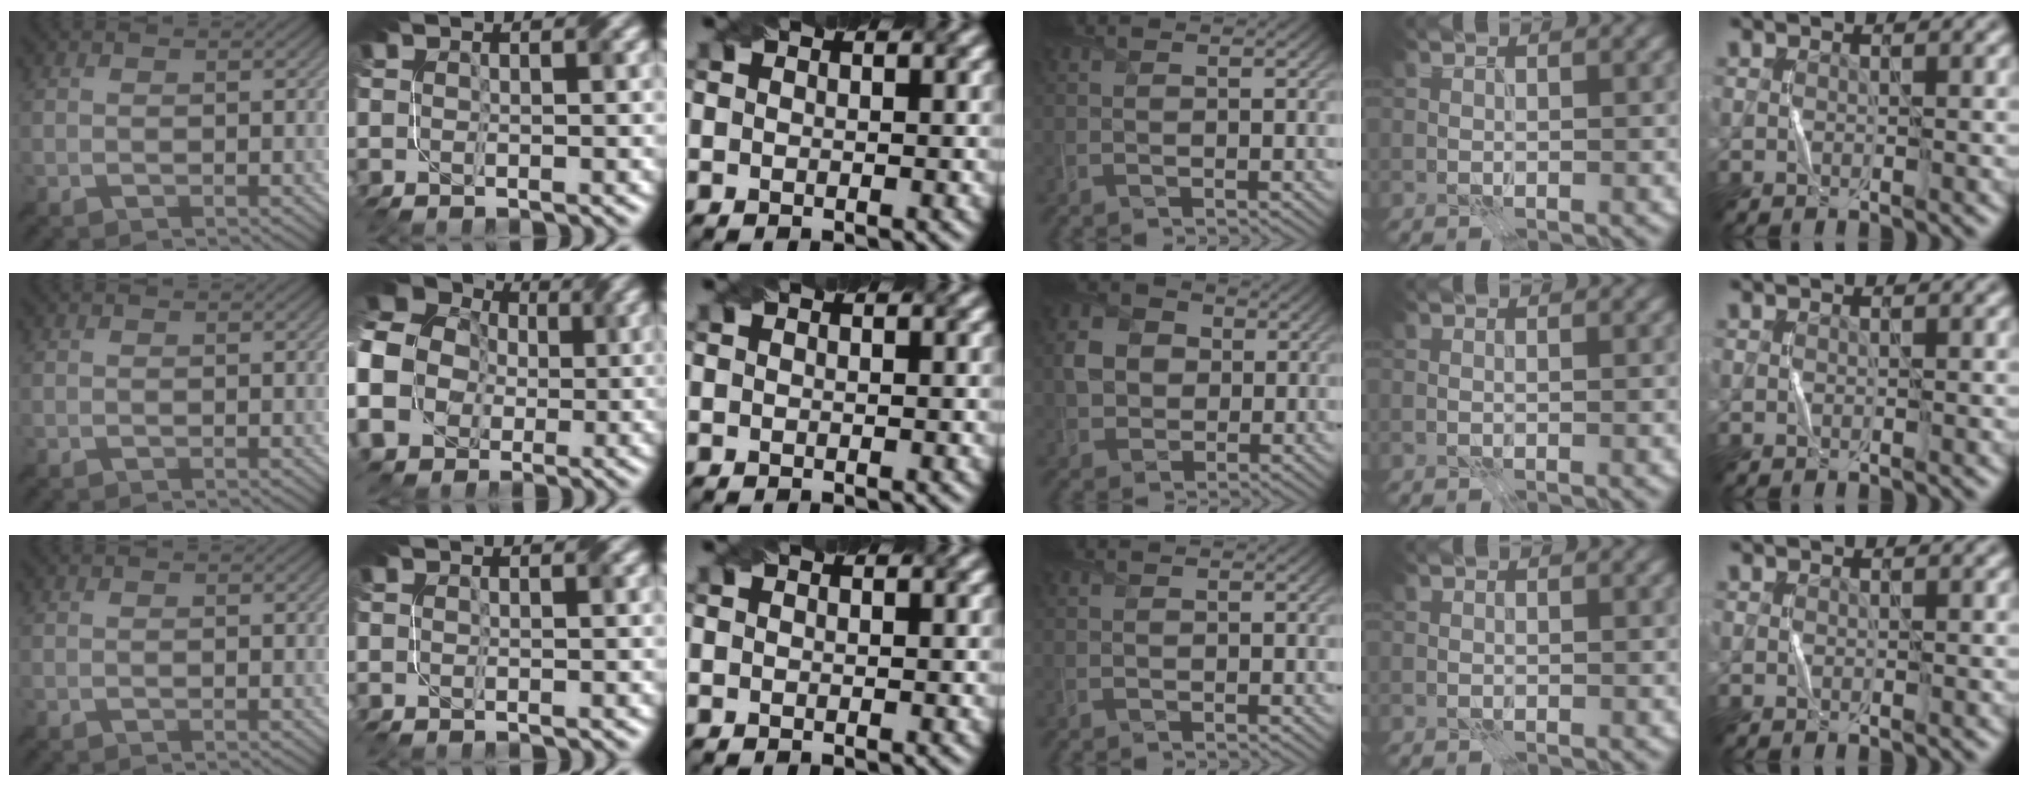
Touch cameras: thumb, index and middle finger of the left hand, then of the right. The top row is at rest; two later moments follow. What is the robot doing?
{"motion": "fold", "object": "bubble wrap"}